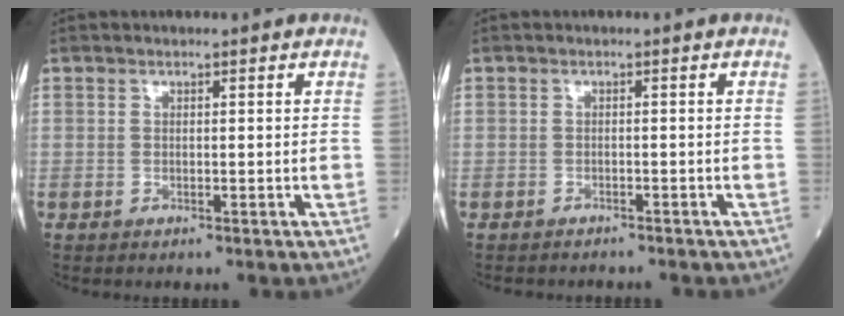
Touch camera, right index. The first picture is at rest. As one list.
[{"total": 3.6, "force": [-3.4, 1.3, 0.5], "torque": [-0.005, -0.002, -0.043]}]